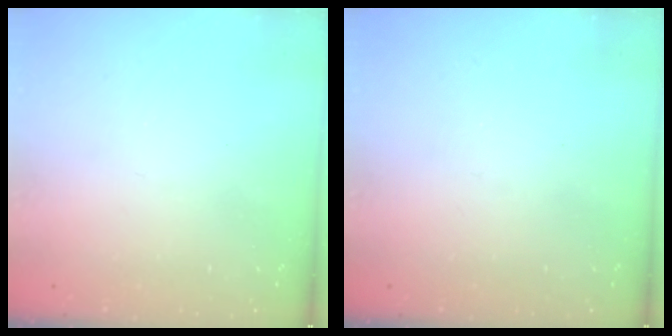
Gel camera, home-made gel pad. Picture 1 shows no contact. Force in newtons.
{"total": 0.0}